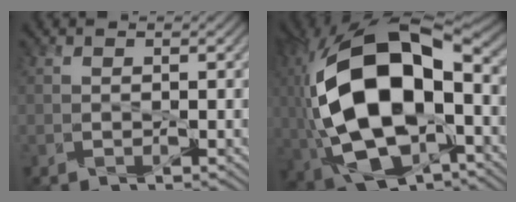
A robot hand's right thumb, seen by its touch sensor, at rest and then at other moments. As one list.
[{"total": 19.7, "force": [-1.2, 11.0, 16.3], "torque": [-0.349, -0.010, -0.015]}]